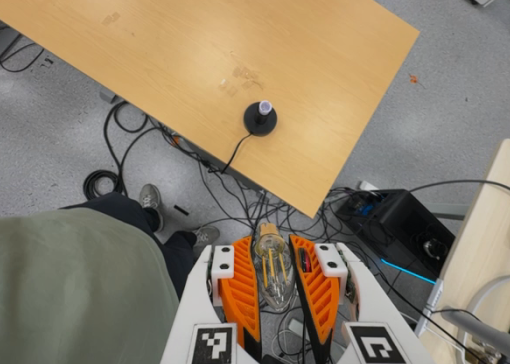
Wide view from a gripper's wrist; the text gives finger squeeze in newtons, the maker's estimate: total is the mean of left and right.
{"total": 19.5, "left": 20.8, "right": 18.2}